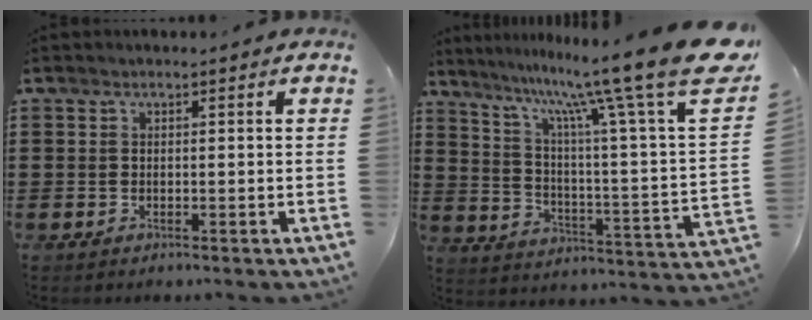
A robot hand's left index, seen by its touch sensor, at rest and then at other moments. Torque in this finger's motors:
{"motor_torque": [1.25, -0.89, 0.47, 0.21]}